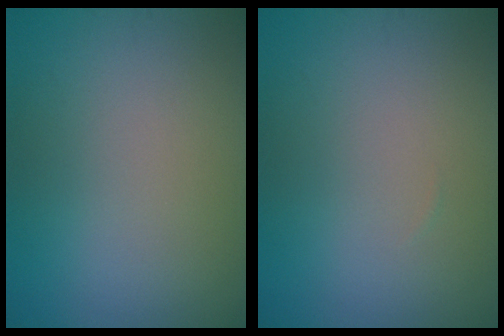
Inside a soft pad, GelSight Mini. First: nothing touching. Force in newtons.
{"total": 0.0}